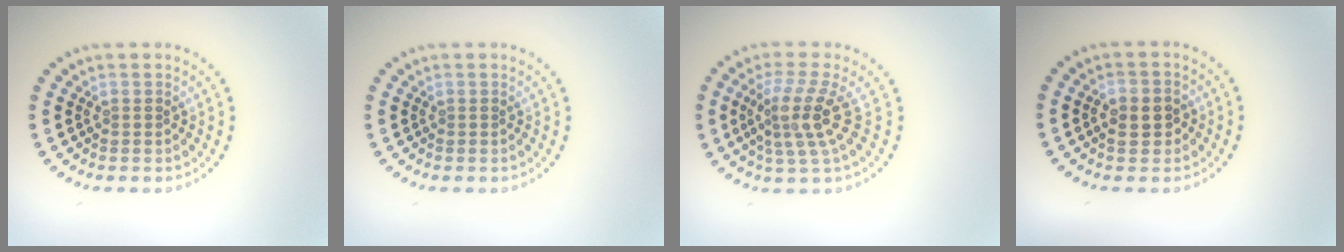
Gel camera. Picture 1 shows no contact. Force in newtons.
{"total": 0.0}
{"total": 4.0, "press": 2.9, "slide": 2.8}
{"total": 2.6, "press": 2.6, "slide": 0.3}